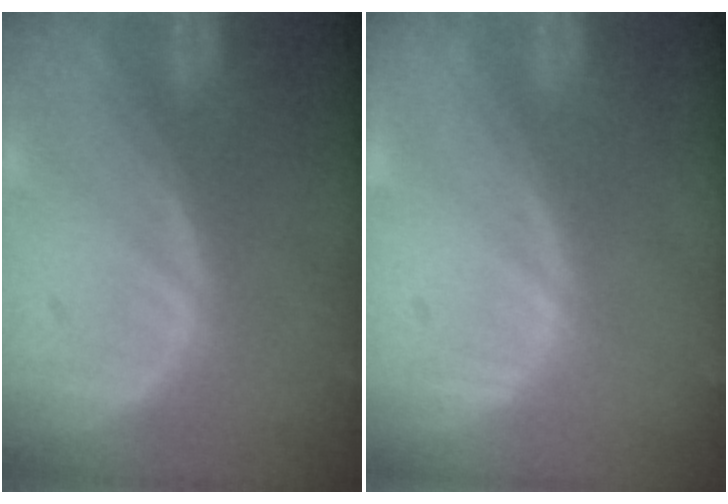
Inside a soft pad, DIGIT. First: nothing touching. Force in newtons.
{"total": 0.0}